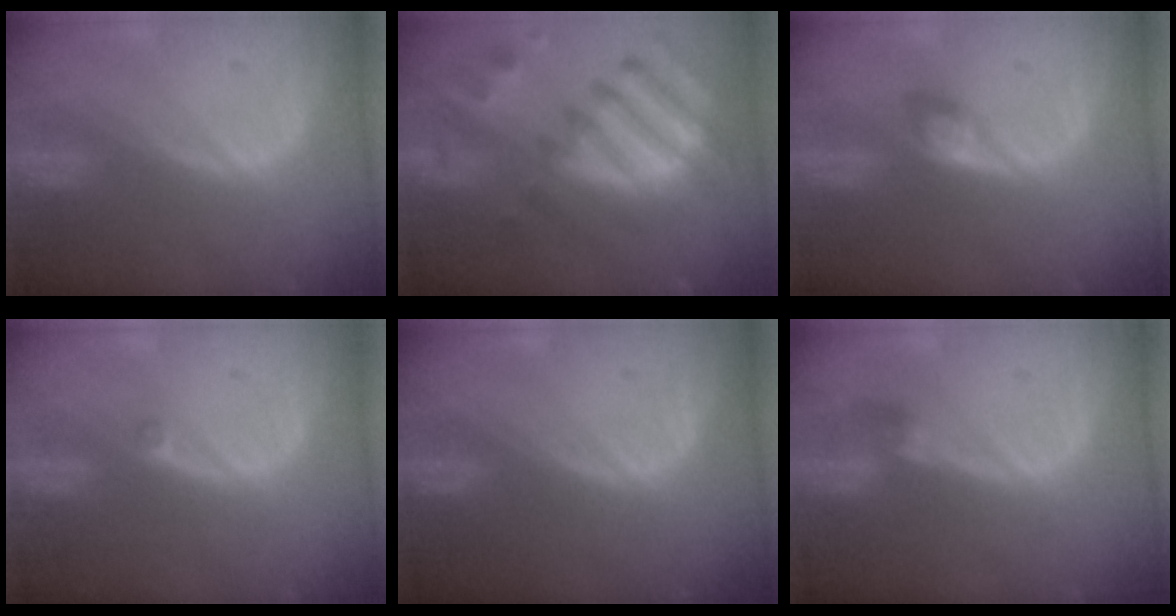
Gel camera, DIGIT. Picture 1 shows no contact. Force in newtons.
{"total": 12.4, "press": 10.7, "slide": 6.2}
{"total": 2.3, "press": 2.3, "slide": 0.2}
{"total": 0.8, "press": 0.6, "slide": 0.4}
{"total": 0.0}
{"total": 3.0, "press": 2.7, "slide": 1.4}